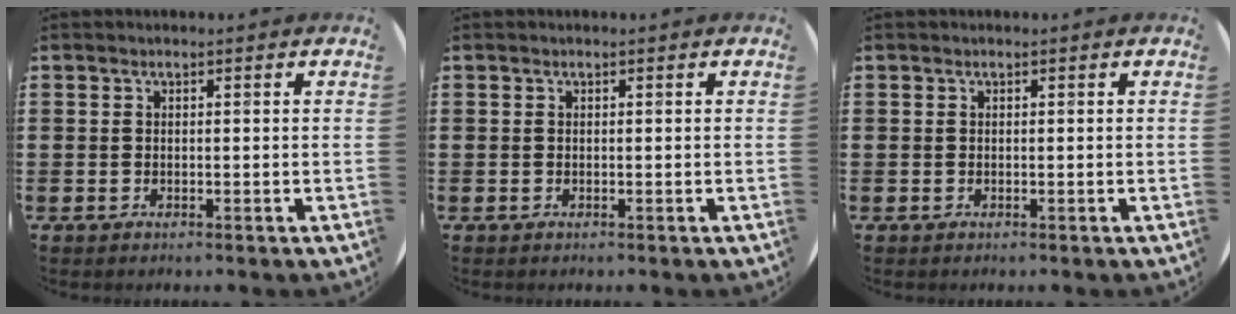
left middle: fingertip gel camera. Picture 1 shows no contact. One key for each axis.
{"total": 0.0}
{"total": 0.0}